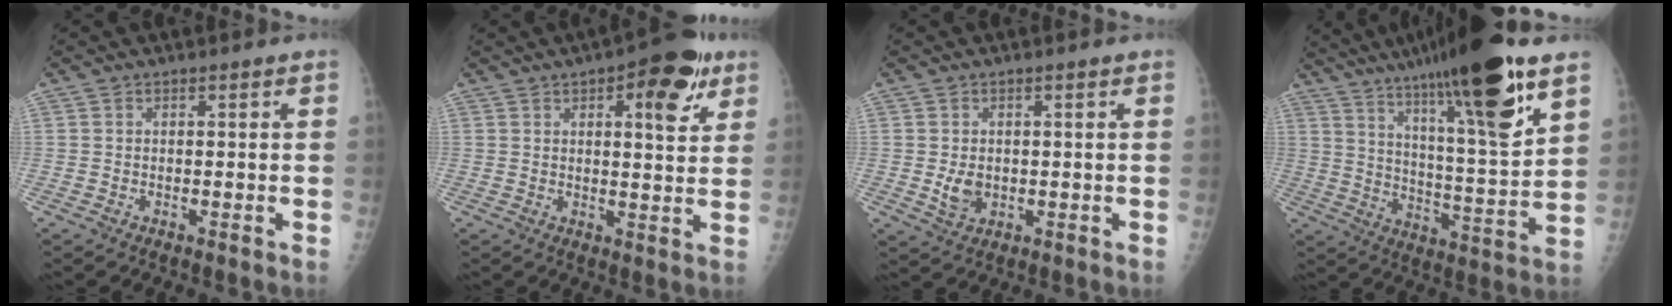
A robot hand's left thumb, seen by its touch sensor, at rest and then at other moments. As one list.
[{"total": 11.9, "force": [5.7, 4.5, 9.4], "torque": [-0.092, -0.014, 0.069]}, {"total": 3.6, "force": [-0.1, 2.7, 2.4], "torque": [-0.034, -0.005, 0.007]}, {"total": 24.4, "force": [15.3, 2.9, 18.7], "torque": [-0.290, -0.051, 0.251]}]